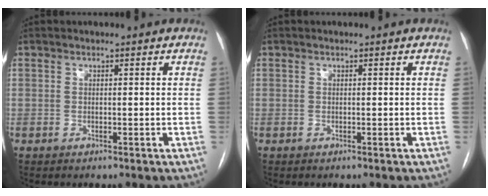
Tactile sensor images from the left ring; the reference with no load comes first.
{"total": 0.0}